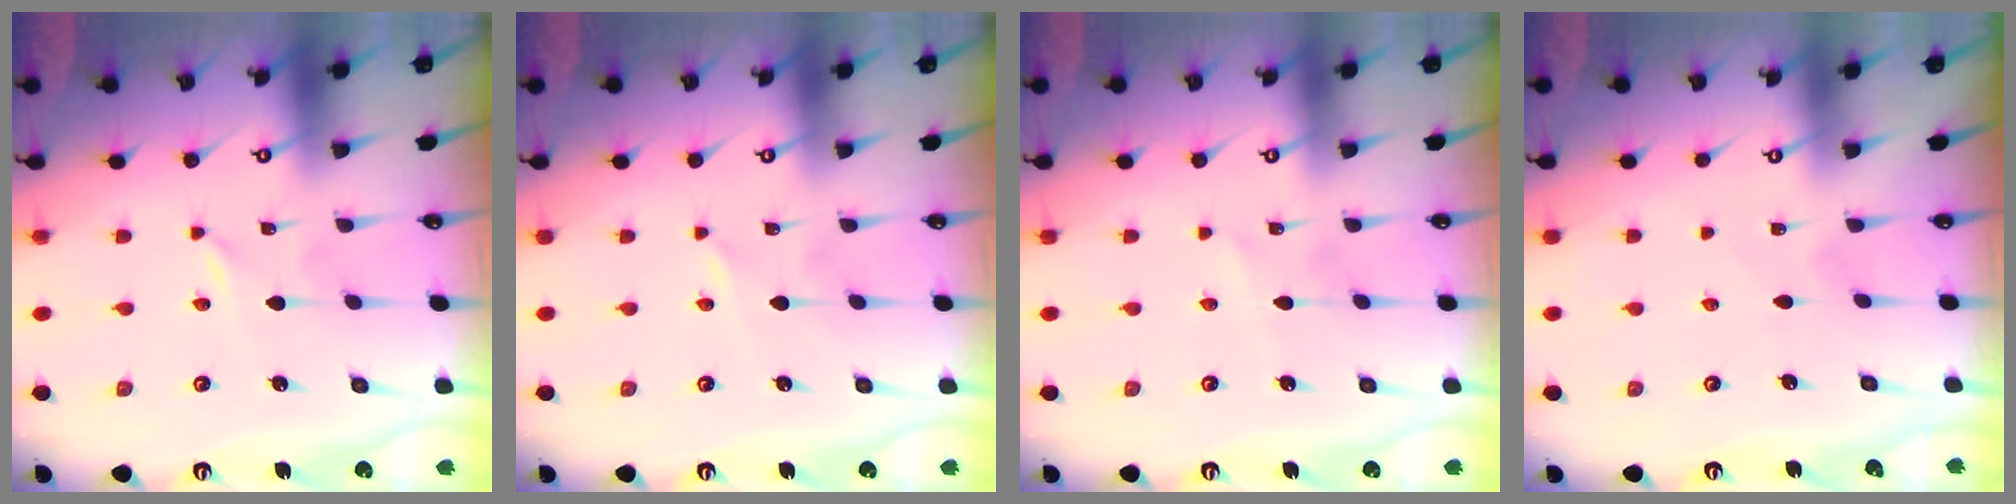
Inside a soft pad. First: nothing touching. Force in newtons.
{"total": 1.6, "press": 1.5, "slide": 0.2}
{"total": 2.7, "press": 2.7, "slide": 0.3}
{"total": 3.5, "press": 3.5, "slide": 0.4}